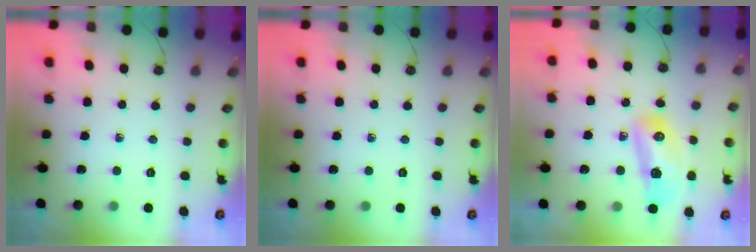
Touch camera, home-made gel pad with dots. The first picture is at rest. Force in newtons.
{"total": 0.0}
{"total": 18.3, "press": 14.2, "slide": 11.6}